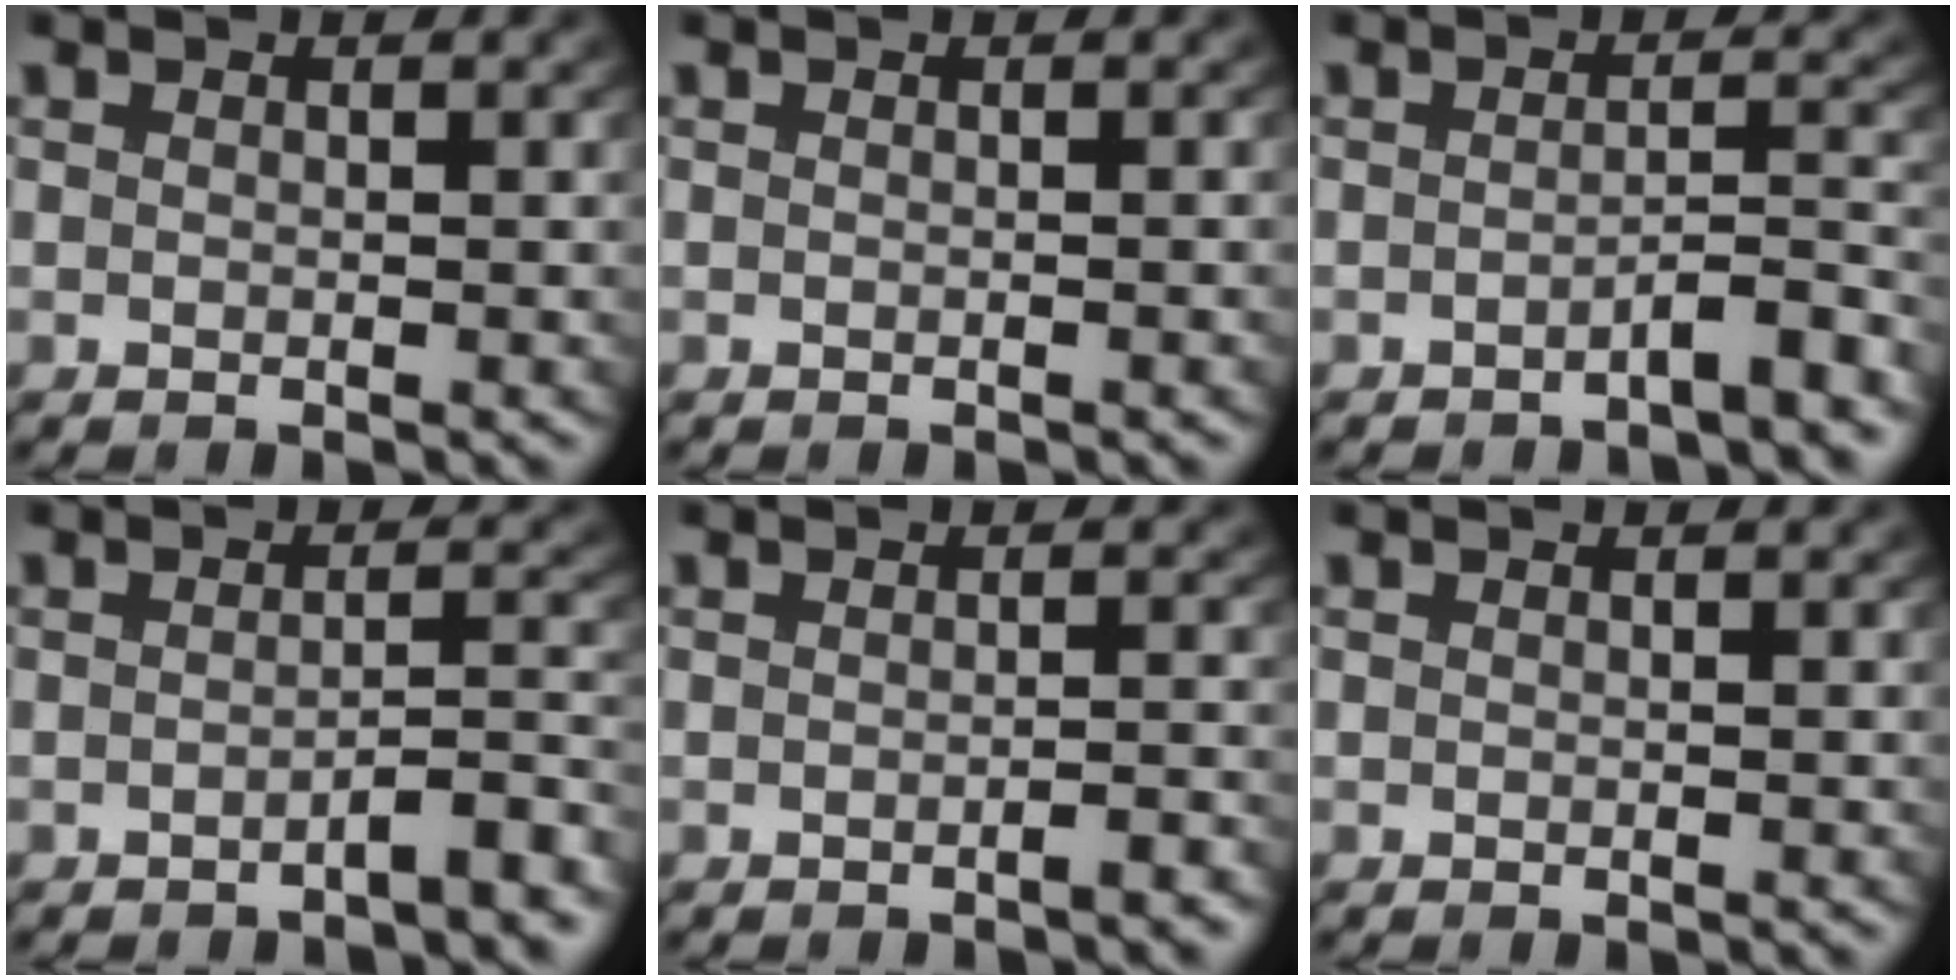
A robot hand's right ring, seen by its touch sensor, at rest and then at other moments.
{"total": 0.0}
{"total": 2.5, "force": [-2.0, 0.2, 1.5], "torque": [-0.014, 0.000, -0.034]}
{"total": 2.6, "force": [-2.0, 0.4, 1.5], "torque": [-0.016, -0.001, -0.033]}
{"total": 1.0, "force": [-0.9, -0.2, 0.3], "torque": [-0.005, 0.001, -0.016]}
{"total": 0.0}